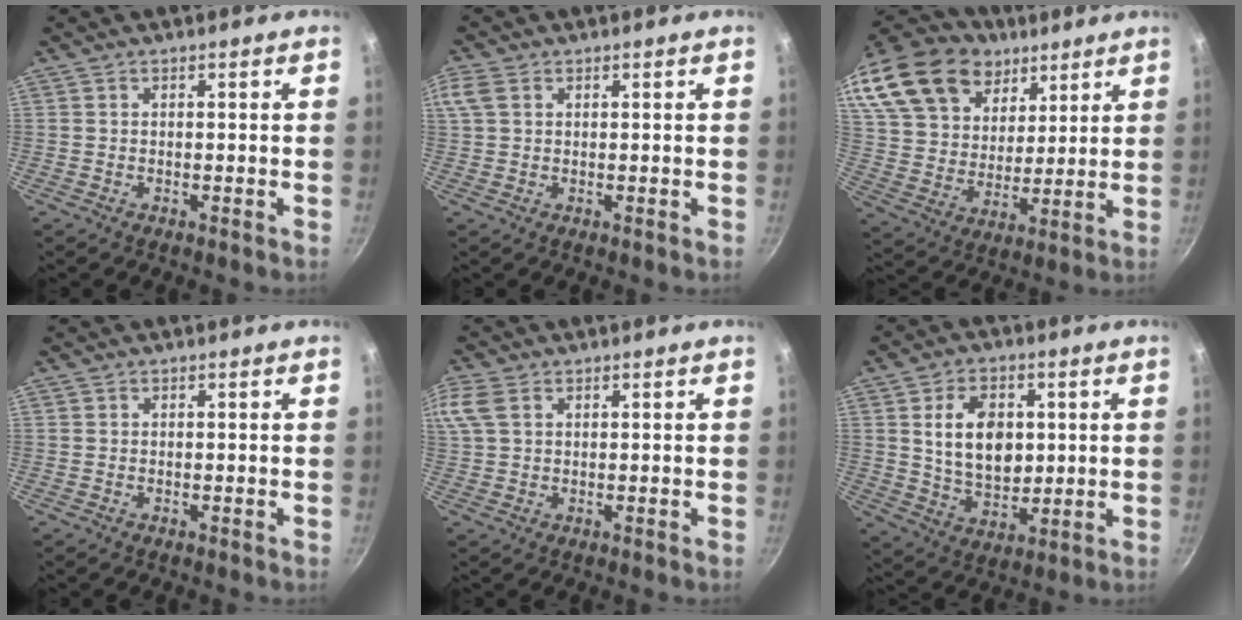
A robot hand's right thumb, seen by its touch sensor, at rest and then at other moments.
{"total": 3.8, "force": [1.5, 2.5, 2.5], "torque": [-0.056, 0.010, 0.031]}
{"total": 29.4, "force": [17.9, 19.1, 13.2], "torque": [-0.288, -0.007, 0.335]}
{"total": 0.0}
{"total": 6.0, "force": [2.5, 3.8, 3.9], "torque": [-0.090, 0.015, 0.049]}
{"total": 12.2, "force": [2.4, 8.4, 8.5], "torque": [-0.119, -0.015, 0.047]}